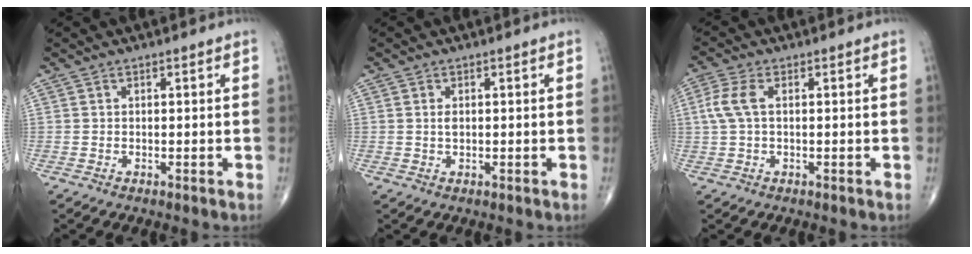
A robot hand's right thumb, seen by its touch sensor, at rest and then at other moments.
{"total": 1.2, "force": [0.2, 0.7, 1.0], "torque": [-0.018, -0.002, 0.006]}
{"total": 4.9, "force": [0.8, 2.5, 4.1], "torque": [-0.115, 0.015, 0.012]}